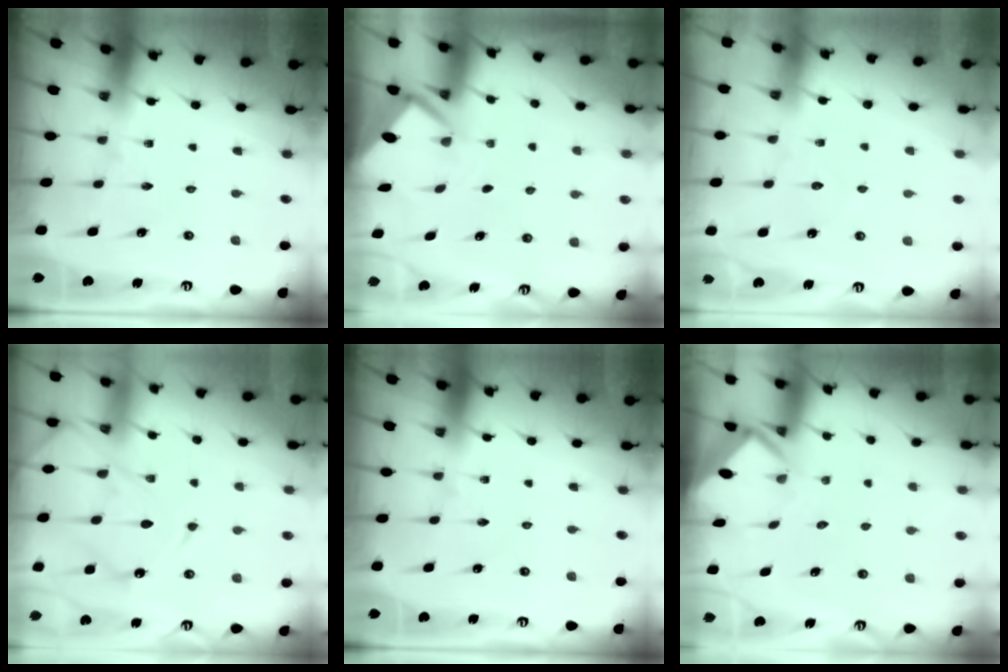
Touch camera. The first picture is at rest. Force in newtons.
{"total": 2.5, "press": 2.5, "slide": 0.3}
{"total": 2.5, "press": 2.5, "slide": 0.3}
{"total": 14.0, "press": 14.0, "slide": 0.6}
{"total": 0.0}
{"total": 2.3, "press": 2.3, "slide": 0.2}